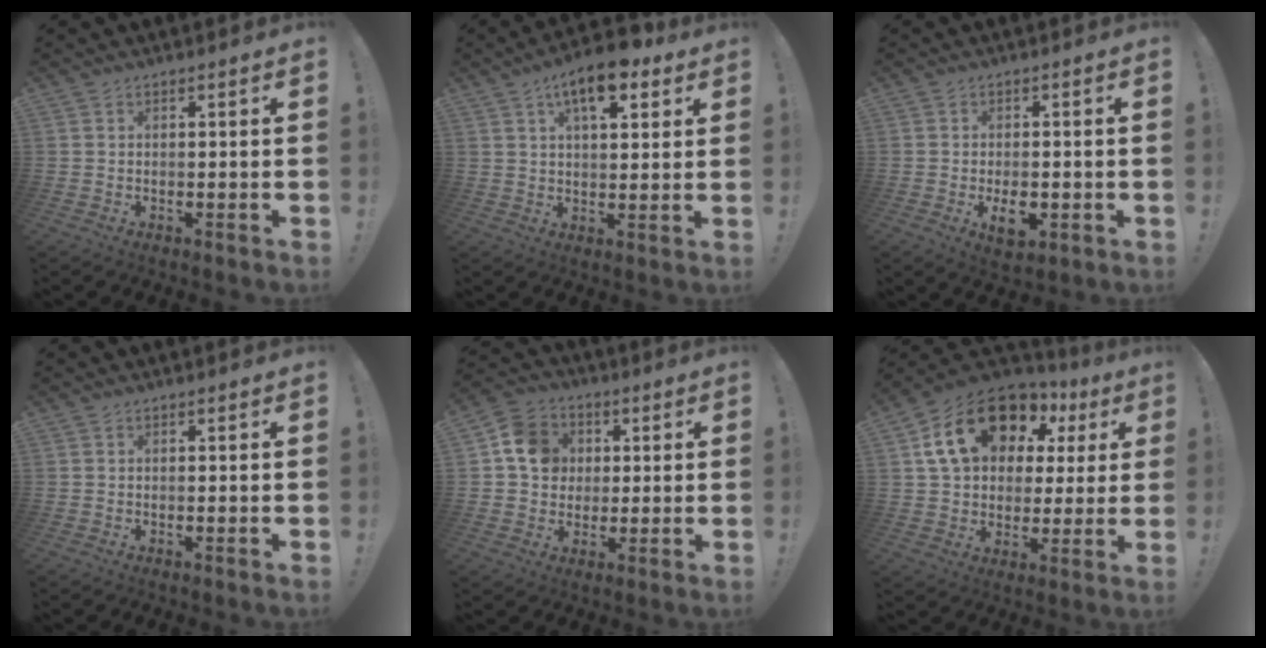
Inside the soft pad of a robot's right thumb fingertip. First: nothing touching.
{"total": 11.5, "force": [6.5, 4.7, 8.2], "torque": [-0.123, -0.020, 0.111]}
{"total": 6.2, "force": [-2.0, 3.3, 4.9], "torque": [-0.068, 0.000, -0.032]}
{"total": 0.5, "force": [0.3, -0.5, 0.0], "torque": [-0.001, -0.001, 0.005]}
{"total": 12.0, "force": [2.4, 10.6, 5.1], "torque": [-0.067, 0.007, 0.052]}
{"total": 20.9, "force": [9.8, 13.3, 12.8], "torque": [-0.201, -0.033, 0.189]}